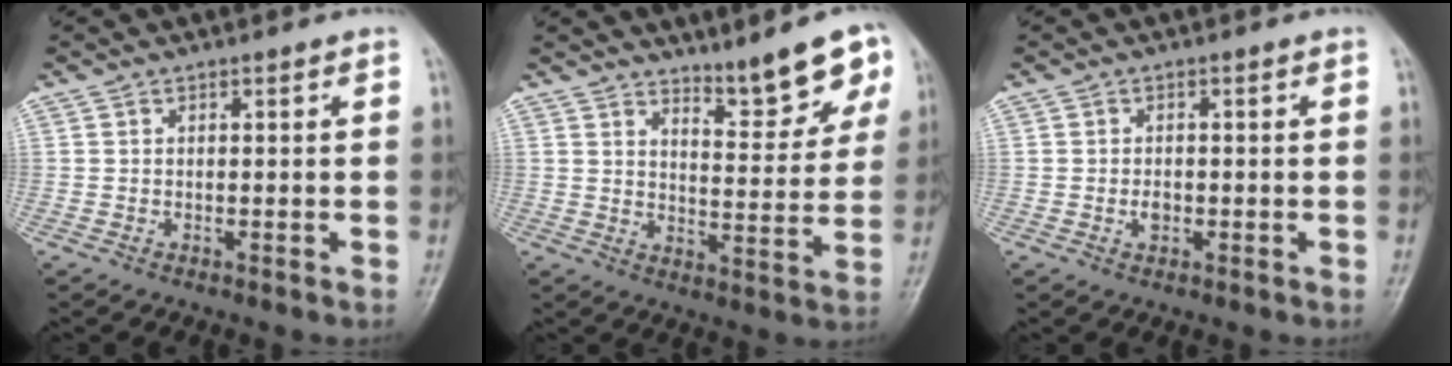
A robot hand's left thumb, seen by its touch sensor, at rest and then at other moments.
{"total": 9.6, "force": [7.2, 2.2, 6.0], "torque": [-0.055, -0.052, 0.110]}
{"total": 1.6, "force": [-0.3, 1.1, 1.2], "torque": [-0.015, 0.001, -0.003]}